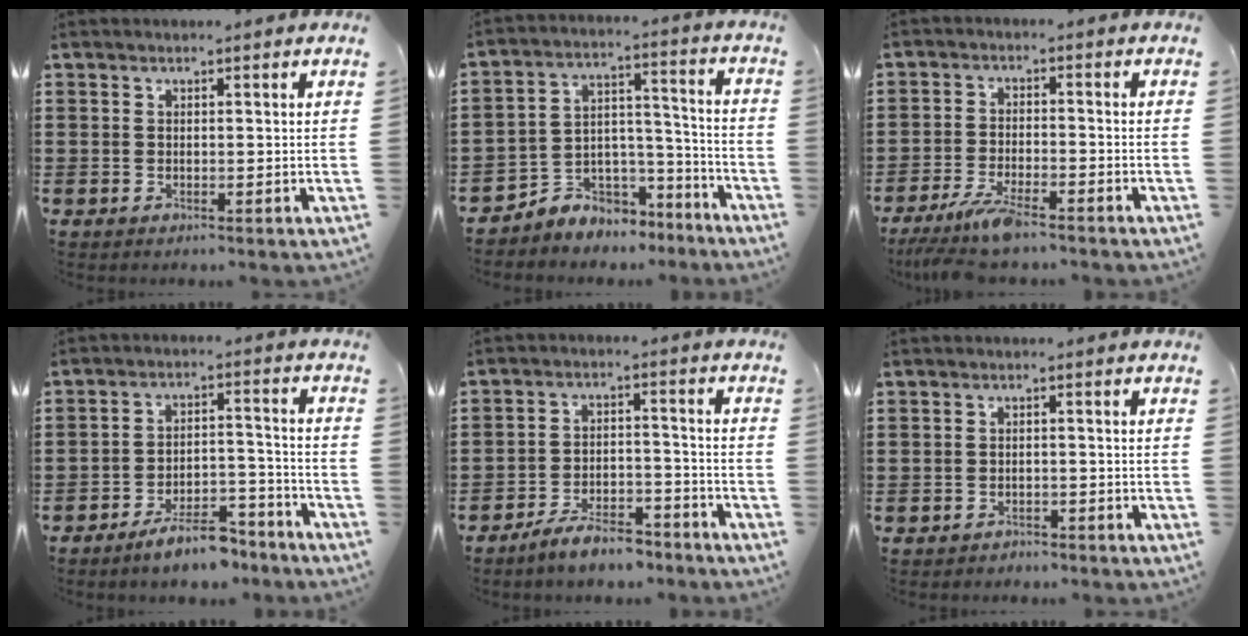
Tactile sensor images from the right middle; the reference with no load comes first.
{"total": 5.1, "force": [-4.3, 2.7, -0.4], "torque": [-0.001, 0.011, -0.088]}
{"total": 6.0, "force": [-4.7, 0.8, 3.6], "torque": [-0.092, -0.020, -0.093]}
{"total": 7.5, "force": [-6.5, 2.0, 3.2], "torque": [-0.055, 0.017, -0.122]}
{"total": 6.3, "force": [-5.8, 1.2, 2.1], "torque": [-0.043, 0.008, -0.113]}
{"total": 1.6, "force": [-1.4, 0.6, -0.2], "torque": [-0.002, 0.003, -0.034]}